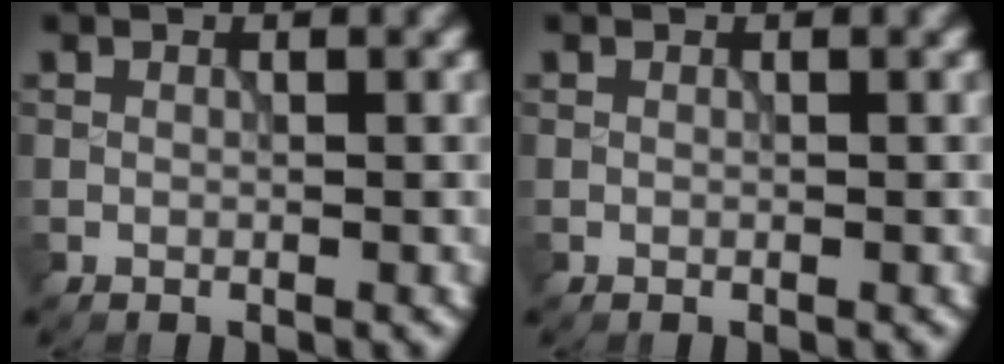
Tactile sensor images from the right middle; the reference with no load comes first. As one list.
[{"total": 0.0}]